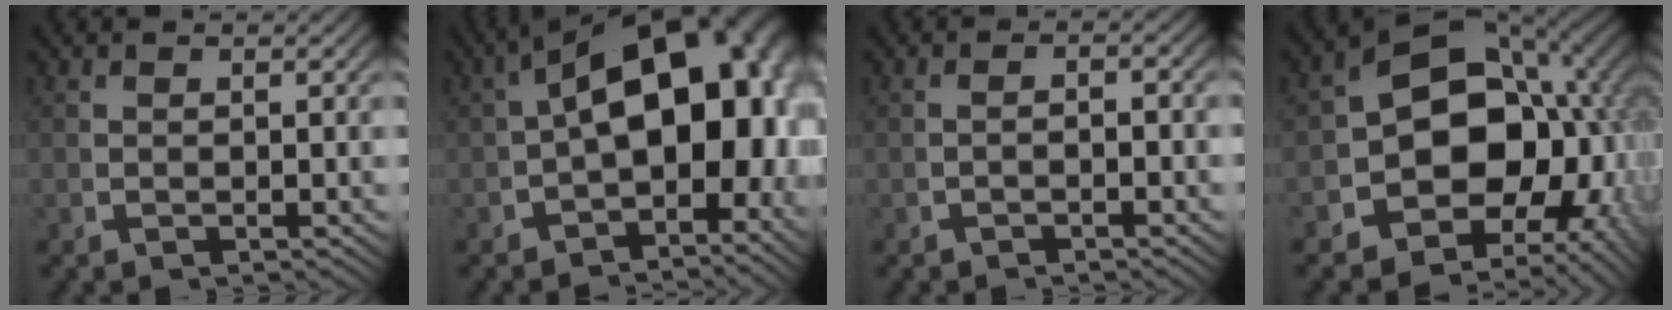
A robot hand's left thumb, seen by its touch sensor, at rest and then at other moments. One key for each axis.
{"total": 17.5, "fx": 0.0, "fy": 10.5, "fz": 14.0, "tx": -0.188, "ty": -0.046, "tz": 0.018}
{"total": 1.2, "fx": -1.0, "fy": 0.2, "fz": 0.7, "tx": -0.016, "ty": 0.000, "tz": -0.017}
{"total": 19.4, "fx": -1.1, "fy": 13.6, "fz": 13.7, "tx": -0.226, "ty": -0.062, "tz": -0.001}